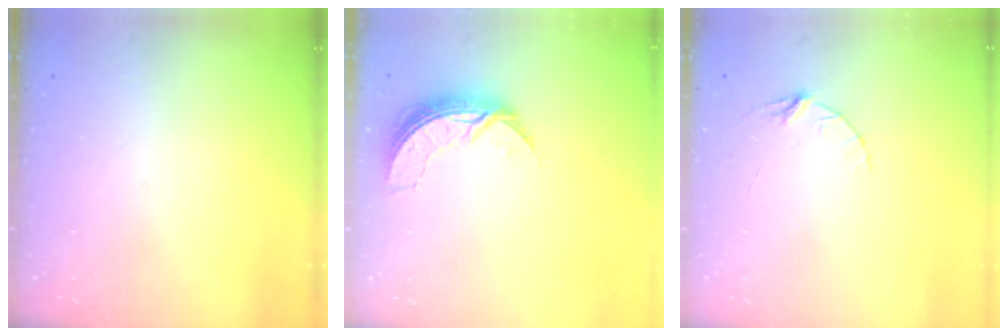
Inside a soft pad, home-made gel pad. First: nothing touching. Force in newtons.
{"total": 7.4, "press": 7.3, "slide": 0.5}
{"total": 3.7, "press": 3.7, "slide": 0.4}